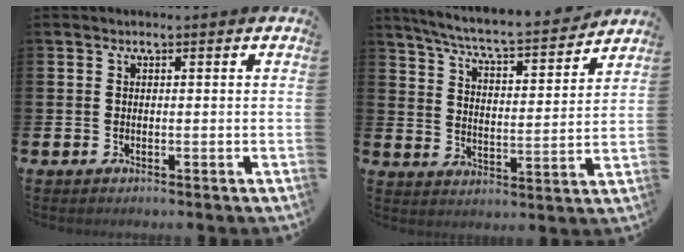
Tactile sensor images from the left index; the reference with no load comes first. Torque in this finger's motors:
{"motor_torque": [0.93, -1.20, 0.55, 0.16]}